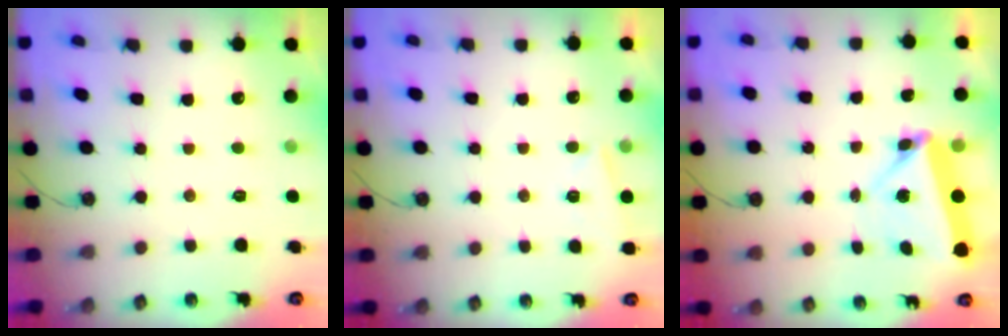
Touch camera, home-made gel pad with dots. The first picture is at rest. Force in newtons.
{"total": 3.8, "press": 2.9, "slide": 2.4}
{"total": 5.5, "press": 5.3, "slide": 1.4}